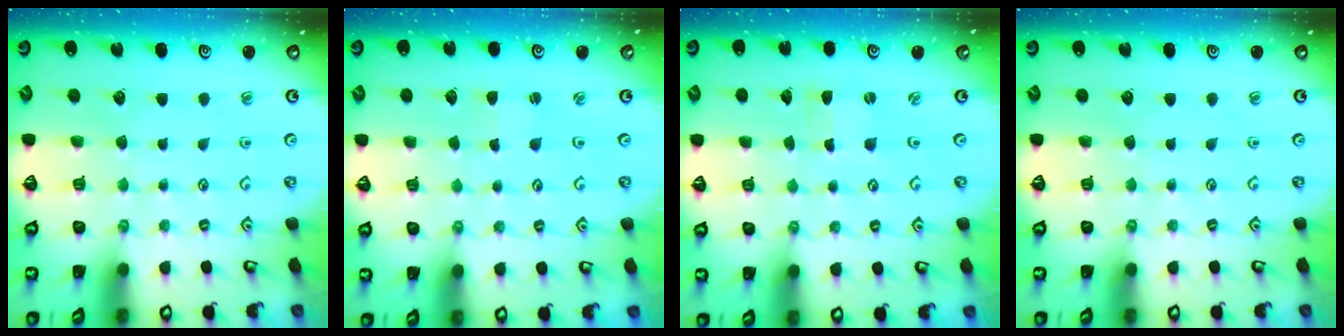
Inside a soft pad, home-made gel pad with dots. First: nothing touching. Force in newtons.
{"total": 1.6, "press": 1.6, "slide": 0.2}
{"total": 0.6, "press": 0.6, "slide": 0.1}
{"total": 0.0}